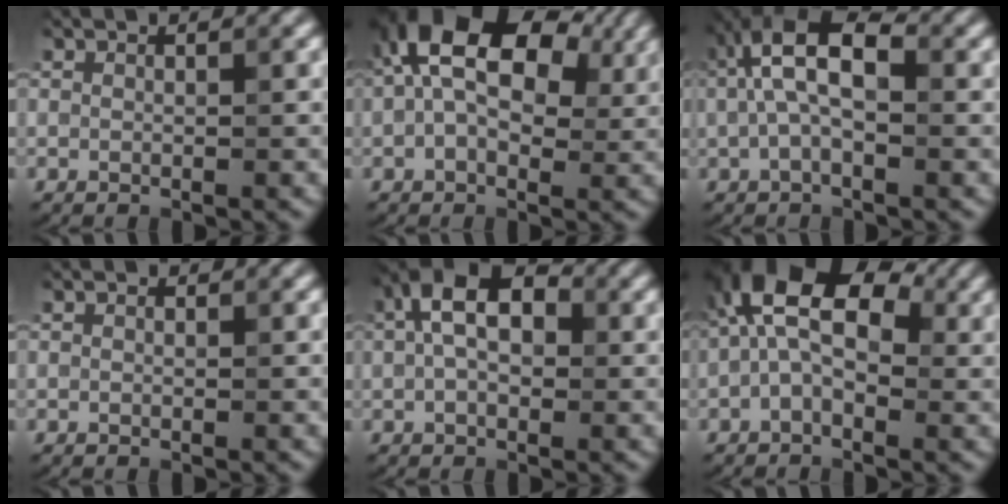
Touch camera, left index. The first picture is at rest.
{"total": 12.7, "force": [3.2, 7.6, 9.6], "torque": [-0.156, 0.029, 0.033]}
{"total": 5.9, "force": [0.7, 2.7, 5.2], "torque": [-0.100, 0.019, 0.004]}
{"total": 0.0}
{"total": 7.6, "force": [1.9, 4.6, 5.8], "torque": [-0.098, 0.033, 0.009]}
{"total": 8.7, "force": [0.9, 5.2, 7.0], "torque": [-0.125, 0.029, -0.008]}